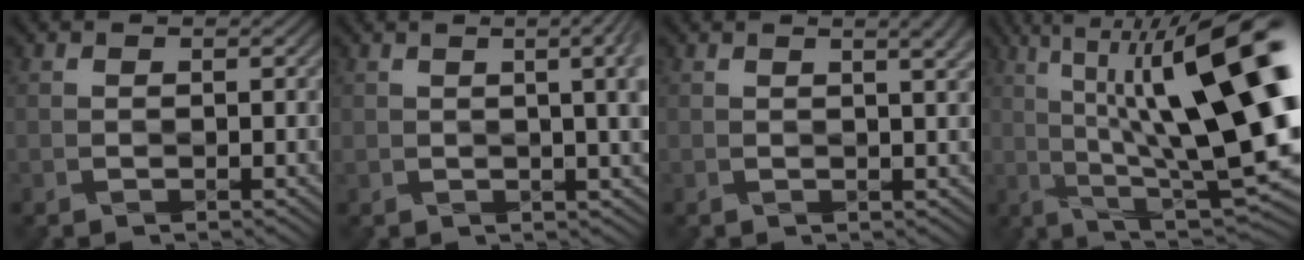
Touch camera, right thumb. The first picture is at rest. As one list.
[{"total": 7.7, "force": [1.6, 2.4, 7.2], "torque": [-0.062, 0.025, 0.012]}, {"total": 4.8, "force": [2.0, 1.4, 4.1], "torque": [-0.041, 0.017, 0.016]}, {"total": 20.1, "force": [4.1, 5.6, 18.8], "torque": [-0.300, 0.030, 0.084]}]